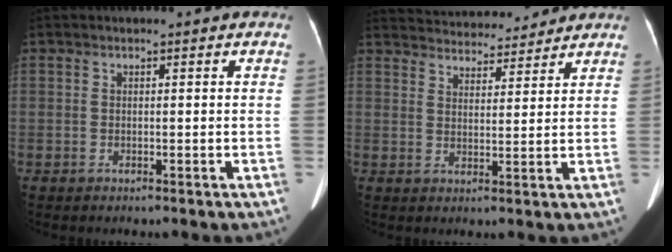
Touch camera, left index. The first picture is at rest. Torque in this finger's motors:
{"motor_torque": [0.02, -0.58, 0.12, 0.02]}